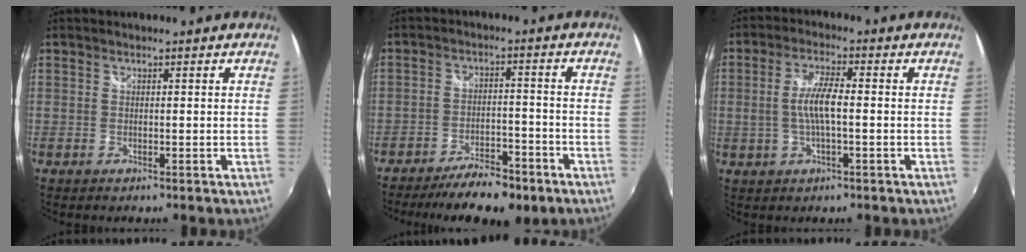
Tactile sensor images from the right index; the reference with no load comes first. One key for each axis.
{"total": 12.6, "fx": -9.7, "fy": 4.1, "fz": 7.0, "tx": -0.144, "ty": -0.013, "tz": -0.144}
{"total": 6.3, "fx": -0.5, "fy": 1.4, "fz": 6.1, "tx": -0.118, "ty": 0.002, "tz": -0.008}